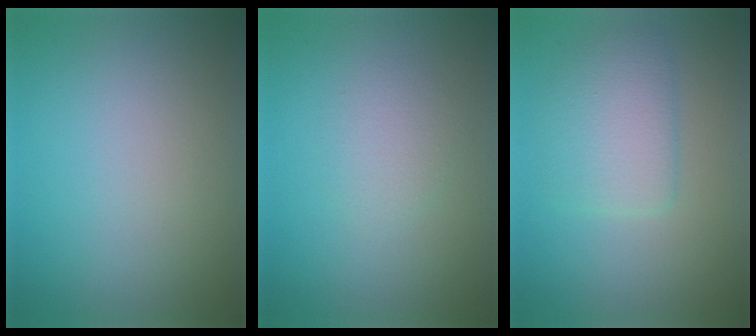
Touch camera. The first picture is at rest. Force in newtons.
{"total": 1.7, "press": 1.7, "slide": 0.0}
{"total": 3.5, "press": 3.5, "slide": 0.1}